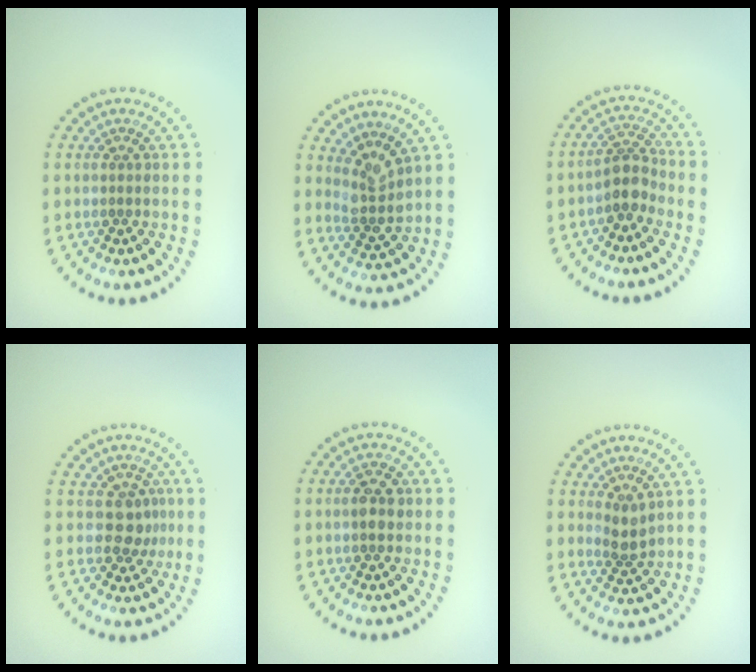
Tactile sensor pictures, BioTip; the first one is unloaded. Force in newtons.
{"total": 2.7, "press": 2.0, "slide": 1.8}
{"total": 2.7, "press": 2.2, "slide": 1.5}
{"total": 2.1, "press": 1.7, "slide": 1.2}
{"total": 1.8, "press": 1.8, "slide": 0.1}
{"total": 1.9, "press": 1.5, "slide": 1.1}